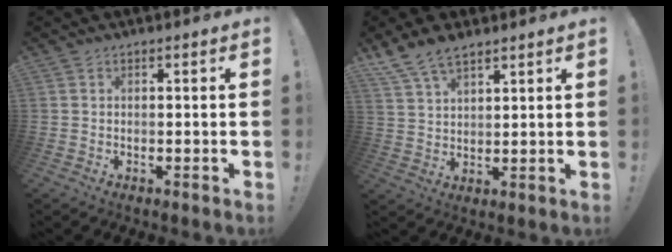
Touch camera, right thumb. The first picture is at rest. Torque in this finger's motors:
{"motor_torque": [-0.15, 2.54, 0.85, 0.85, 0.37]}